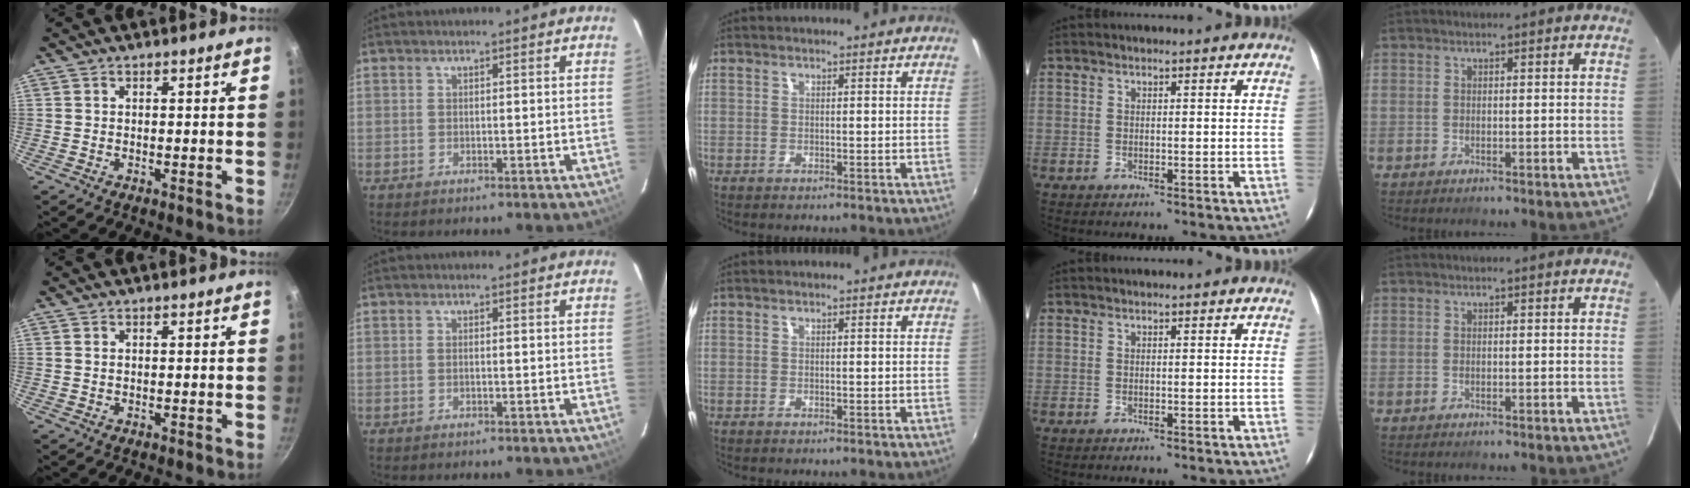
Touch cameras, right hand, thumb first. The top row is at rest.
{"thumb": {"total": 0.5, "force": [0.2, 0.4, 0.3], "torque": [-0.005, 0.002, 0.004]}, "index": {"total": 0.7, "force": [-0.2, 0.1, 0.7], "torque": [-0.015, 0.001, -0.004]}}